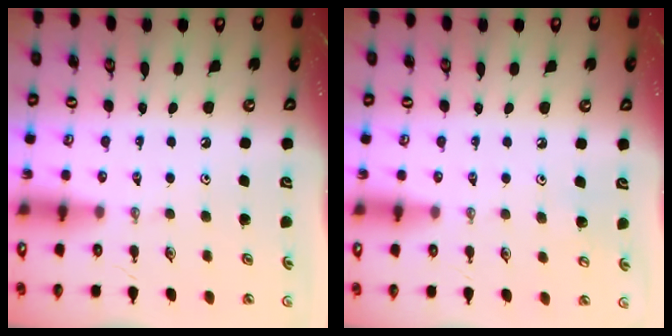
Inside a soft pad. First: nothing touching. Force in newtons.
{"total": 4.0, "press": 4.0, "slide": 0.2}